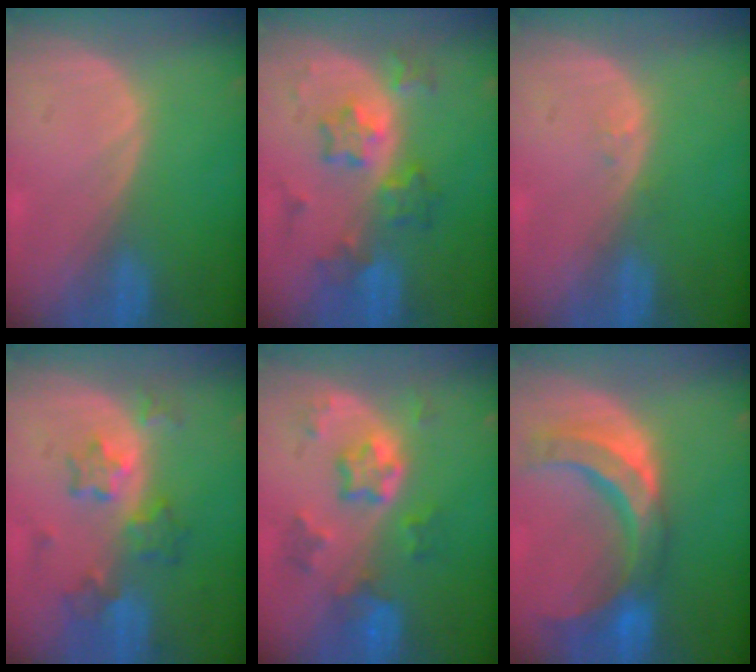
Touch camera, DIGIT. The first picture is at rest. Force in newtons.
{"total": 6.6, "press": 6.6, "slide": 0.1}
{"total": 0.6, "press": 0.6, "slide": 0.1}
{"total": 7.2, "press": 6.4, "slide": 3.4}
{"total": 7.5, "press": 6.6, "slide": 3.6}
{"total": 11.1, "press": 9.5, "slide": 5.7}